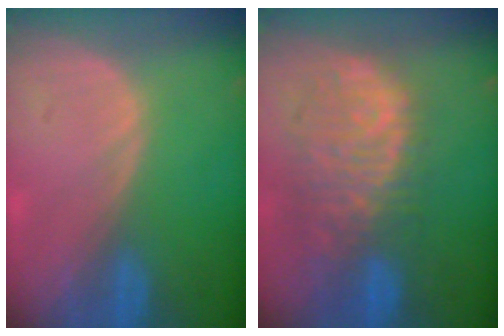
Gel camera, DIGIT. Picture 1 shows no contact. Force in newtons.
{"total": 11.2, "press": 9.6, "slide": 5.9}